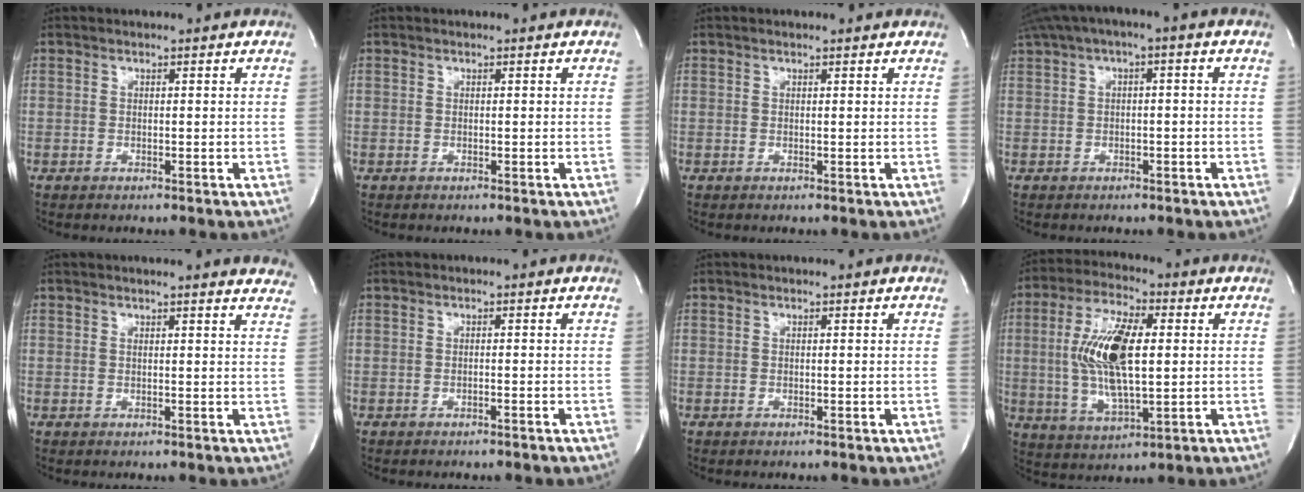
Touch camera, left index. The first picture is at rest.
{"total": 0.0}
{"total": 1.5, "force": [1.4, 0.2, 0.5], "torque": [-0.014, 0.011, 0.013]}
{"total": 5.9, "force": [1.6, 1.5, 5.4], "torque": [-0.111, 0.037, 0.031]}
{"total": 8.3, "force": [8.0, 0.7, 2.4], "torque": [-0.012, -0.022, 0.060]}
{"total": 1.0, "force": [-0.9, -0.1, 0.5], "torque": [-0.015, 0.003, -0.009]}
{"total": 0.0}
{"total": 13.1, "force": [0.7, 3.8, 12.5], "torque": [-0.261, 0.002, 0.016]}